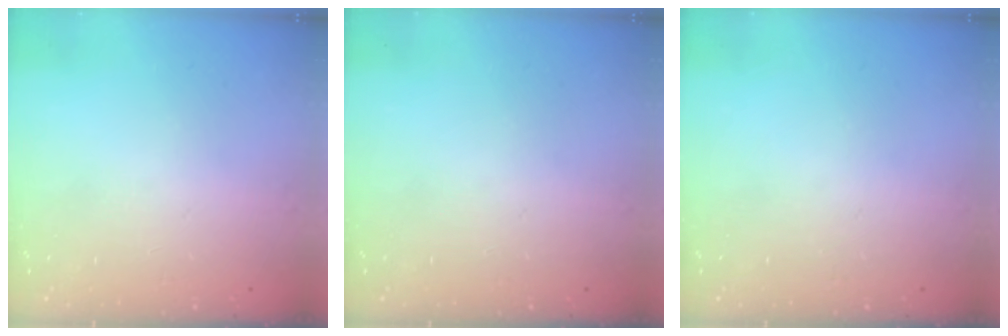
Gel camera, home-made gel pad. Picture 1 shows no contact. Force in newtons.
{"total": 0.0}
{"total": 0.0}